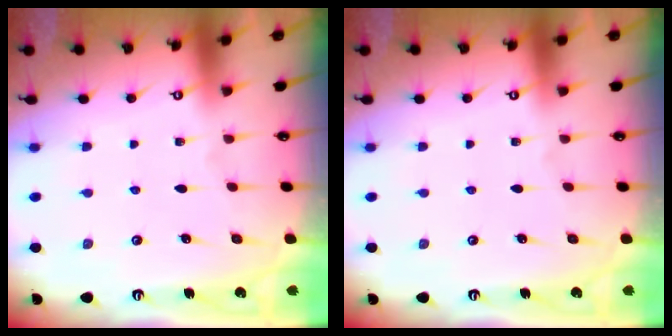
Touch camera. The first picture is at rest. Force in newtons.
{"total": 0.0}